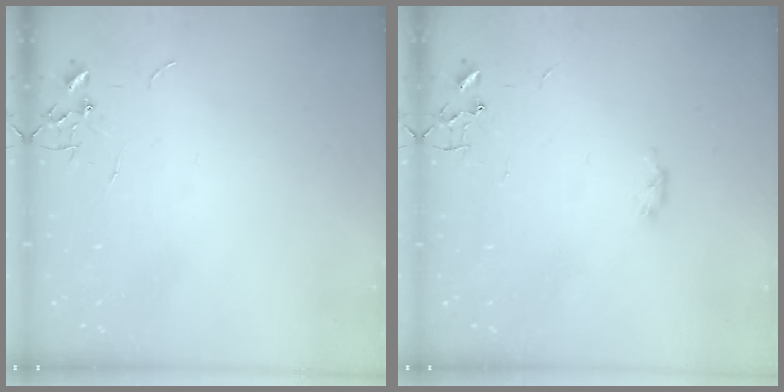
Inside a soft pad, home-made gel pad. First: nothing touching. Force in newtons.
{"total": 3.3, "press": 3.2, "slide": 0.5}